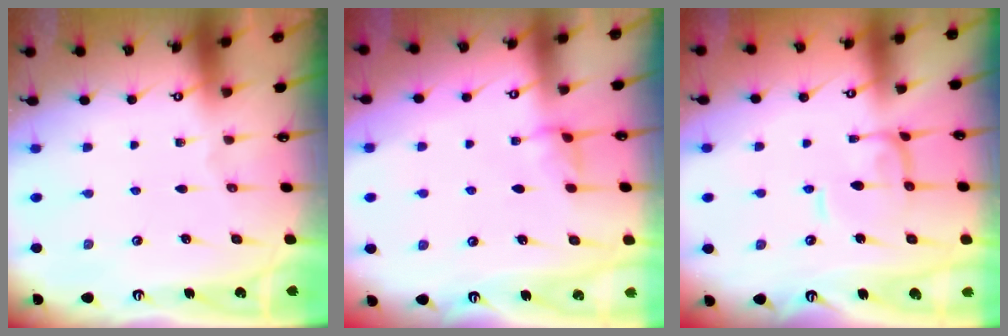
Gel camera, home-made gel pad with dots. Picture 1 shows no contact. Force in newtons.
{"total": 2.7, "press": 2.7, "slide": 0.4}
{"total": 1.0, "press": 0.9, "slide": 0.4}